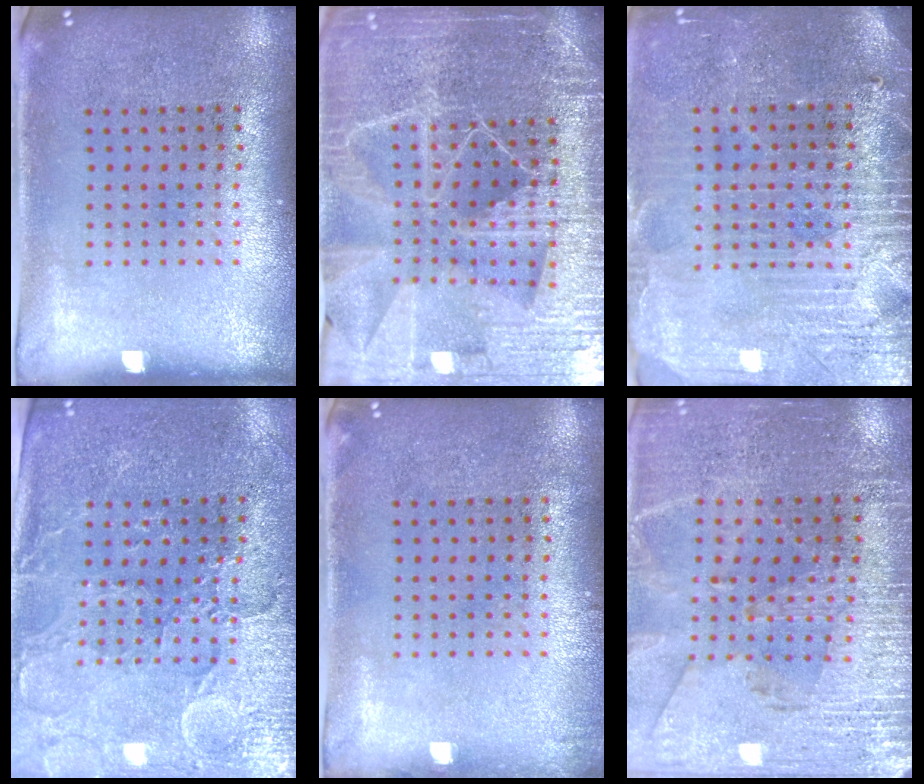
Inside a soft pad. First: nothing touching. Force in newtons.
{"total": 5.8, "press": 5.1, "slide": 2.8}
{"total": 3.9, "press": 3.6, "slide": 1.6}
{"total": 3.5, "press": 3.3, "slide": 1.2}
{"total": 0.6, "press": 0.6, "slide": 0.1}
{"total": 2.9, "press": 2.8, "slide": 0.8}